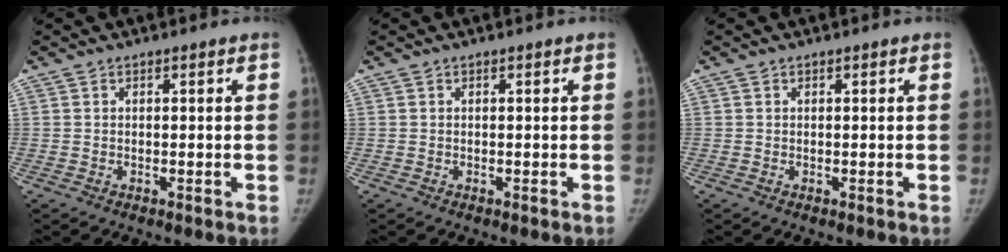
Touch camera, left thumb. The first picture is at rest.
{"total": 0.0}
{"total": 0.0}